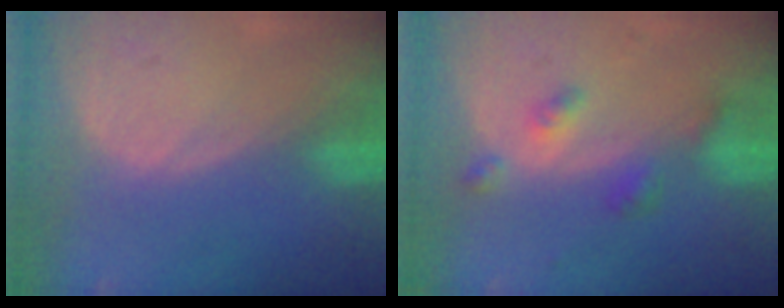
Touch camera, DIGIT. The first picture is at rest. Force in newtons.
{"total": 4.6, "press": 4.2, "slide": 1.7}